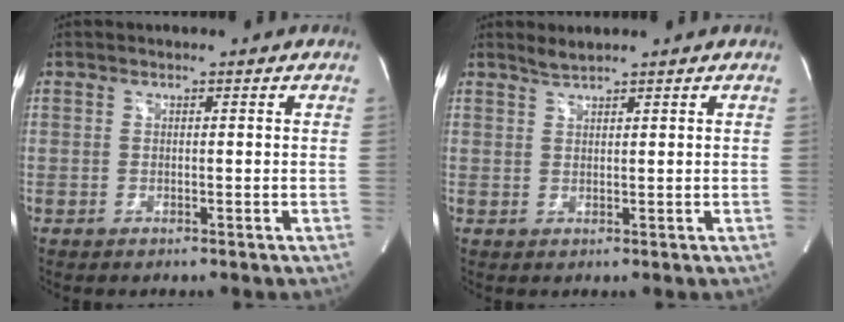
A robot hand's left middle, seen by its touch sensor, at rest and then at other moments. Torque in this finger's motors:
{"motor_torque": [0.12, -0.02, -0.06, 0.00]}